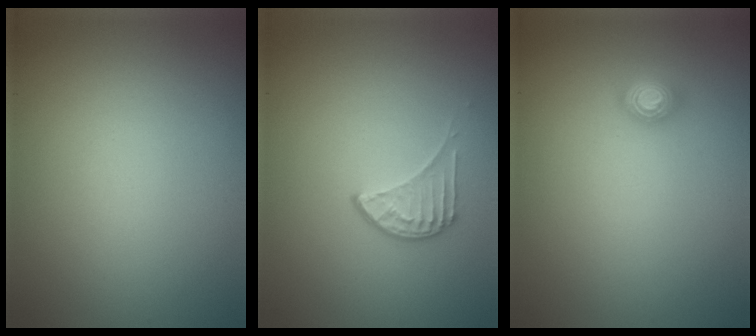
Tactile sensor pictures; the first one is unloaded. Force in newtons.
{"total": 1.9, "press": 1.3, "slide": 1.3}
{"total": 1.6, "press": 1.4, "slide": 0.6}